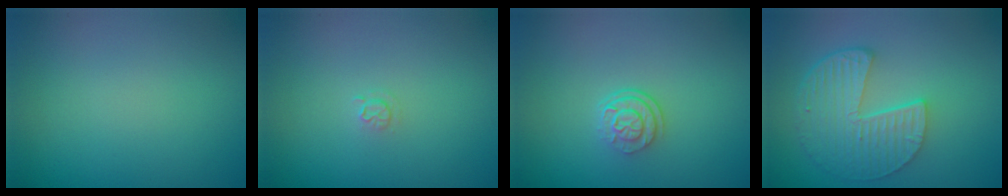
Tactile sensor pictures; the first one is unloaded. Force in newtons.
{"total": 0.7, "press": 0.3, "slide": 0.6}
{"total": 2.5, "press": 1.8, "slide": 1.7}
{"total": 5.4, "press": 4.1, "slide": 3.5}